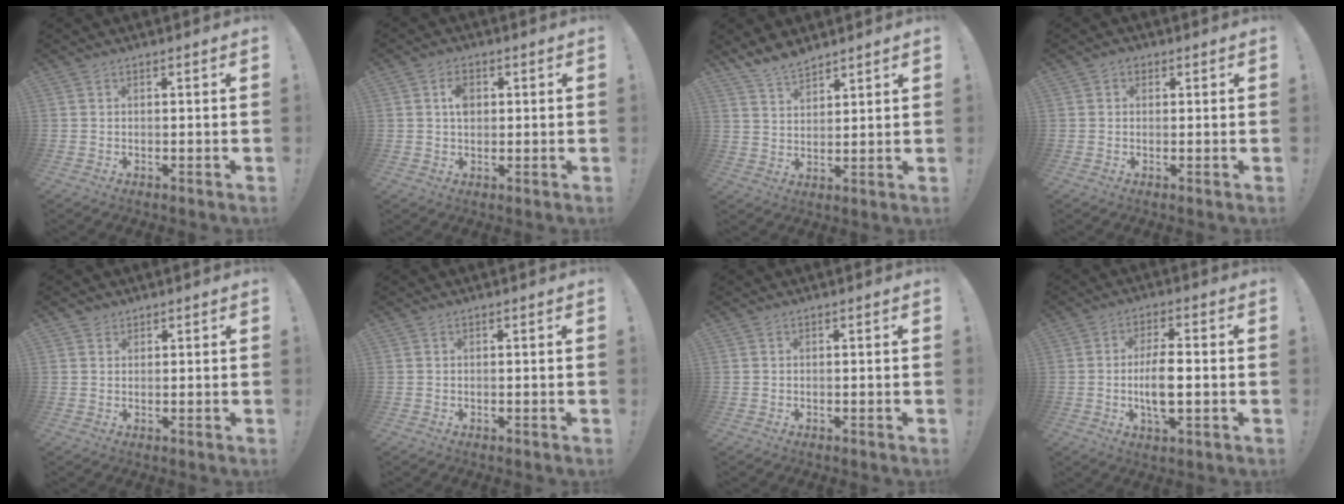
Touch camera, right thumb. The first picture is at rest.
{"total": 4.7, "force": [1.0, 3.4, 3.2], "torque": [-0.041, 0.000, 0.015]}
{"total": 7.7, "force": [6.8, 2.8, 2.3], "torque": [-0.038, -0.041, 0.128]}
{"total": 1.6, "force": [0.2, 1.4, 0.7], "torque": [-0.007, 0.002, 0.002]}
{"total": 2.1, "force": [1.7, 1.2, 0.1], "torque": [0.003, -0.005, 0.029]}
{"total": 0.0}
{"total": 0.0}
{"total": 8.9, "force": [-0.9, 3.1, 8.4], "torque": [-0.154, -0.005, -0.024]}